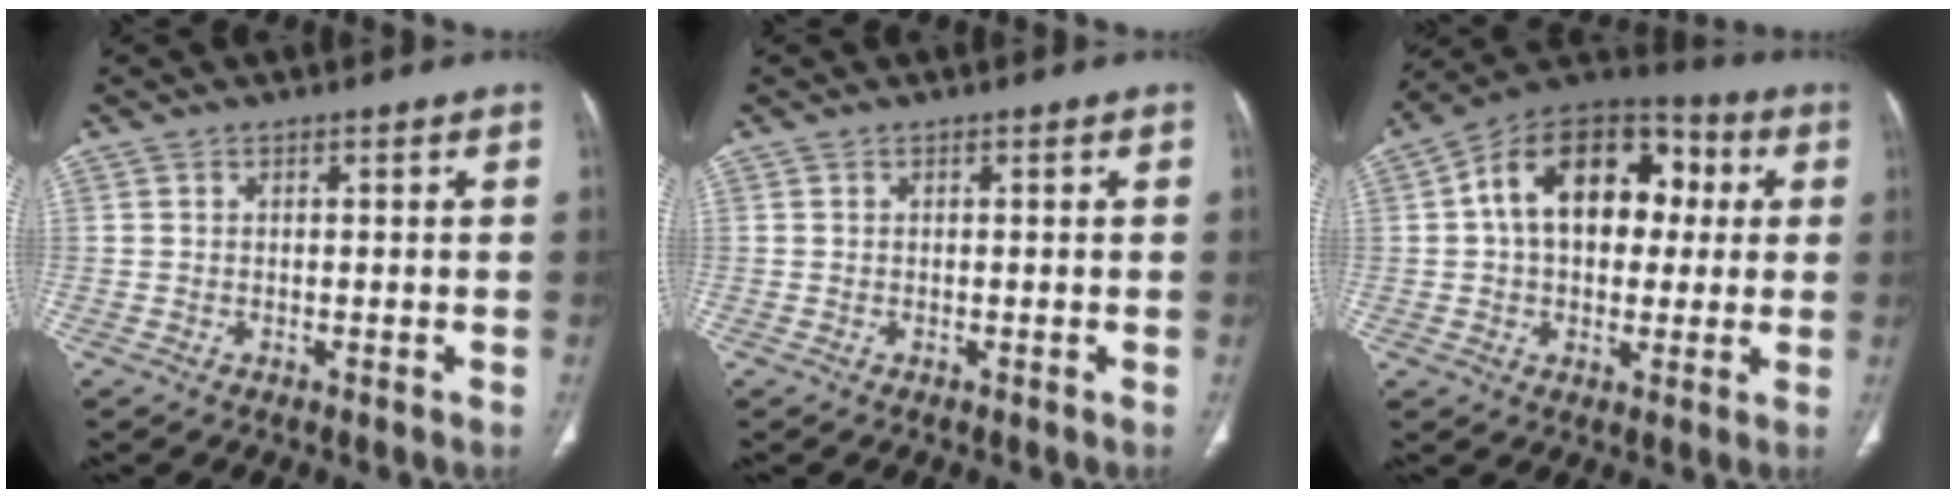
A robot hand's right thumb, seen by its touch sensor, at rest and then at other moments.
{"total": 0.0}
{"total": 19.6, "force": [3.1, 13.0, 14.3], "torque": [-0.196, 0.032, 0.041]}